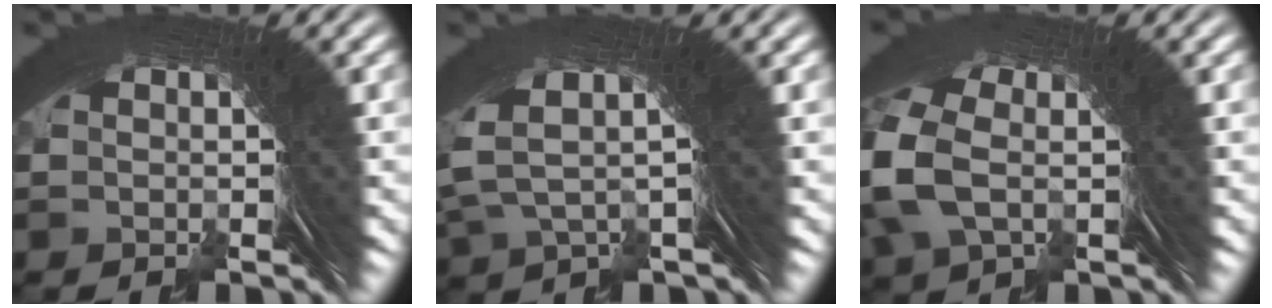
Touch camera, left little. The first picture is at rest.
{"total": 6.9, "force": [2.8, 3.1, 5.5], "torque": [-0.103, 0.012, 0.037]}
{"total": 3.3, "force": [0.2, 2.1, 2.5], "torque": [-0.076, -0.009, 0.014]}